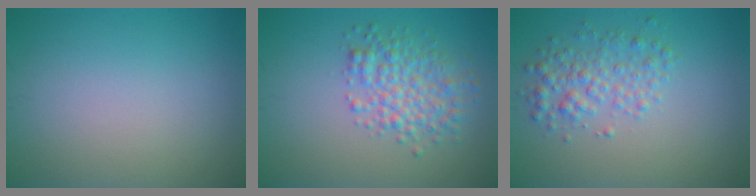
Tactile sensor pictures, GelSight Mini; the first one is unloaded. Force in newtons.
{"total": 4.1, "press": 4.1, "slide": 0.1}
{"total": 3.0, "press": 3.0, "slide": 0.0}